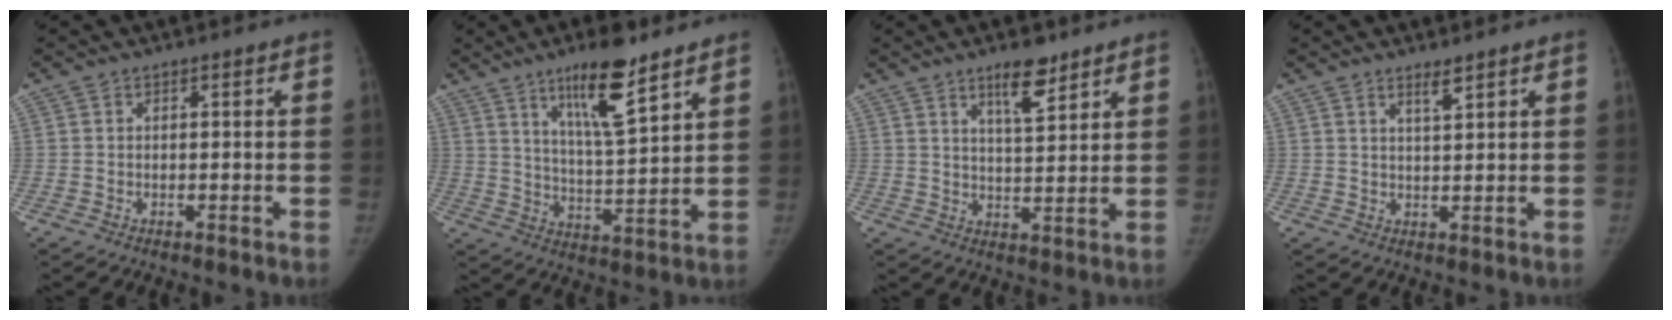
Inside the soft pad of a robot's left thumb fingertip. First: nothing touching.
{"total": 12.9, "force": [8.4, 2.7, 9.5], "torque": [-0.147, -0.054, 0.145]}
{"total": 7.0, "force": [4.9, 2.1, 4.6], "torque": [-0.061, -0.036, 0.081]}
{"total": 2.6, "force": [2.0, 0.4, 1.6], "torque": [-0.025, -0.018, 0.038]}